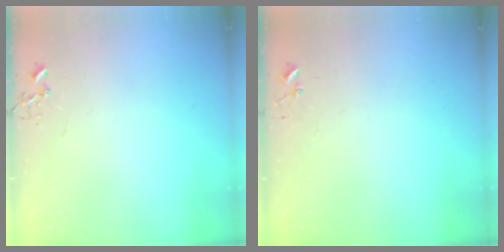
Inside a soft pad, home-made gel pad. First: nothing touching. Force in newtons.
{"total": 4.8, "press": 4.8, "slide": 0.2}